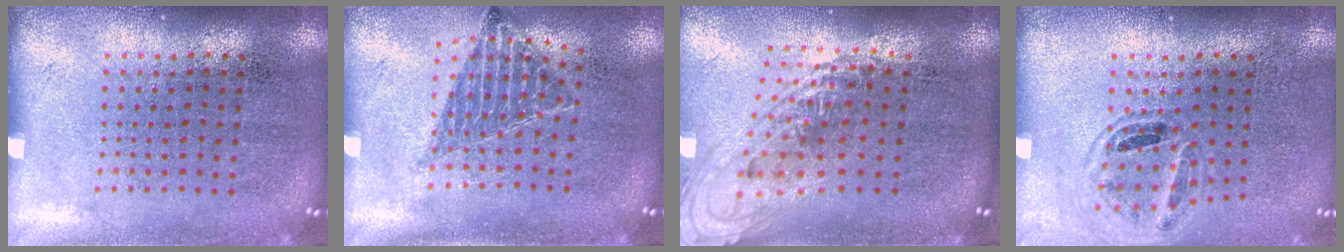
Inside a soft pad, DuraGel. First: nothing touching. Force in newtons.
{"total": 0.9, "press": 0.8, "slide": 0.2}
{"total": 1.8, "press": 1.3, "slide": 1.2}
{"total": 1.0, "press": 1.0, "slide": 0.1}